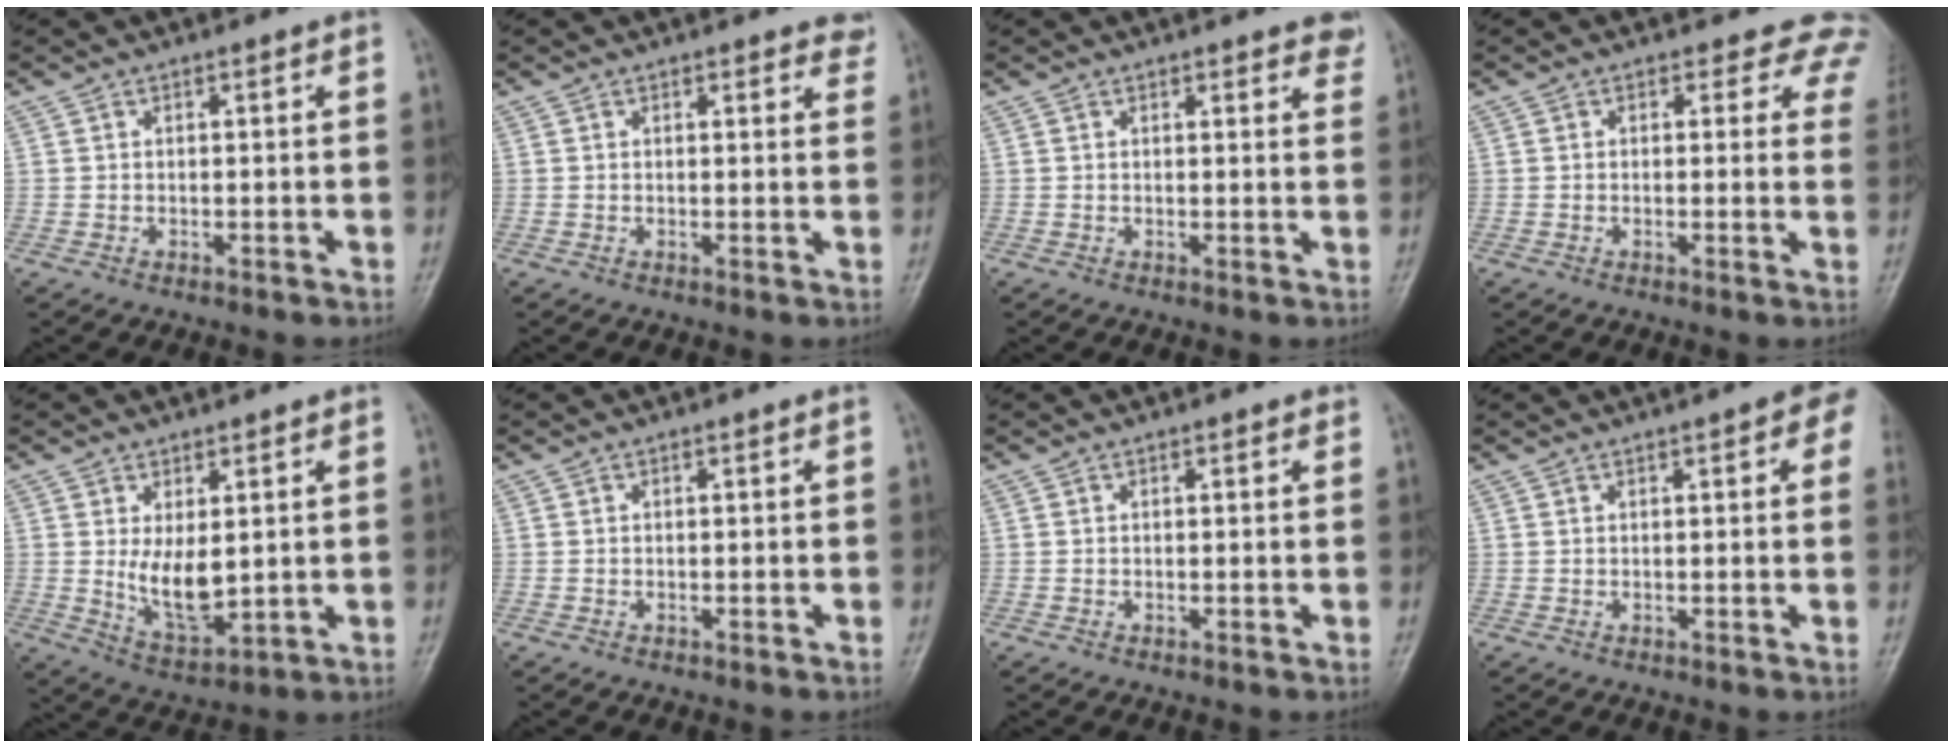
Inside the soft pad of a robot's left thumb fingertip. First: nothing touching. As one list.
[{"total": 3.6, "force": [2.9, 1.4, 1.5], "torque": [0.009, -0.010, 0.022]}, {"total": 4.8, "force": [3.7, 1.6, 2.7], "torque": [-0.005, -0.010, 0.035]}, {"total": 6.6, "force": [5.3, 3.6, 1.4], "torque": [0.031, -0.016, 0.028]}, {"total": 8.6, "force": [1.1, 4.4, 7.2], "torque": [-0.107, -0.027, 0.035]}, {"total": 0.0}, {"total": 0.8, "force": [0.5, 0.4, 0.5], "torque": [-0.006, -0.001, 0.003]}, {"total": 6.1, "force": [2.6, 1.7, 5.3], "torque": [-0.048, 0.002, 0.022]}]